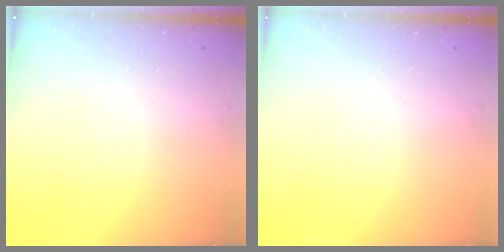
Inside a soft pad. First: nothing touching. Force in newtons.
{"total": 0.0}